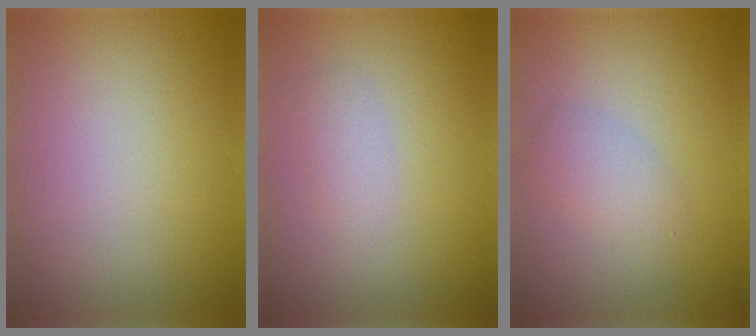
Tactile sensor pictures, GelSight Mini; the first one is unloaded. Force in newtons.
{"total": 1.4, "press": 1.4, "slide": 0.1}
{"total": 2.0, "press": 2.0, "slide": 0.0}